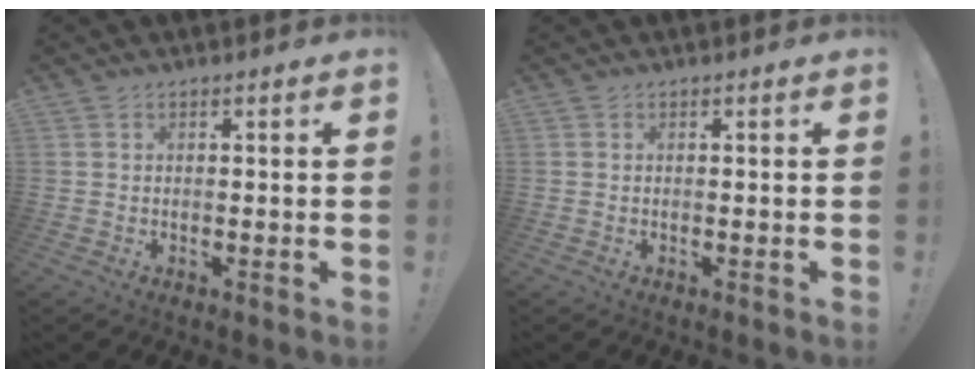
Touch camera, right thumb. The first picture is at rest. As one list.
[{"total": 0.0}]